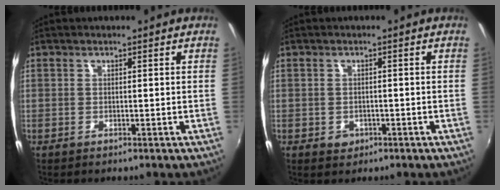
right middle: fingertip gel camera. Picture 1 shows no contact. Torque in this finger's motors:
{"motor_torque": [0.31, -0.38, 0.02, 0.02]}